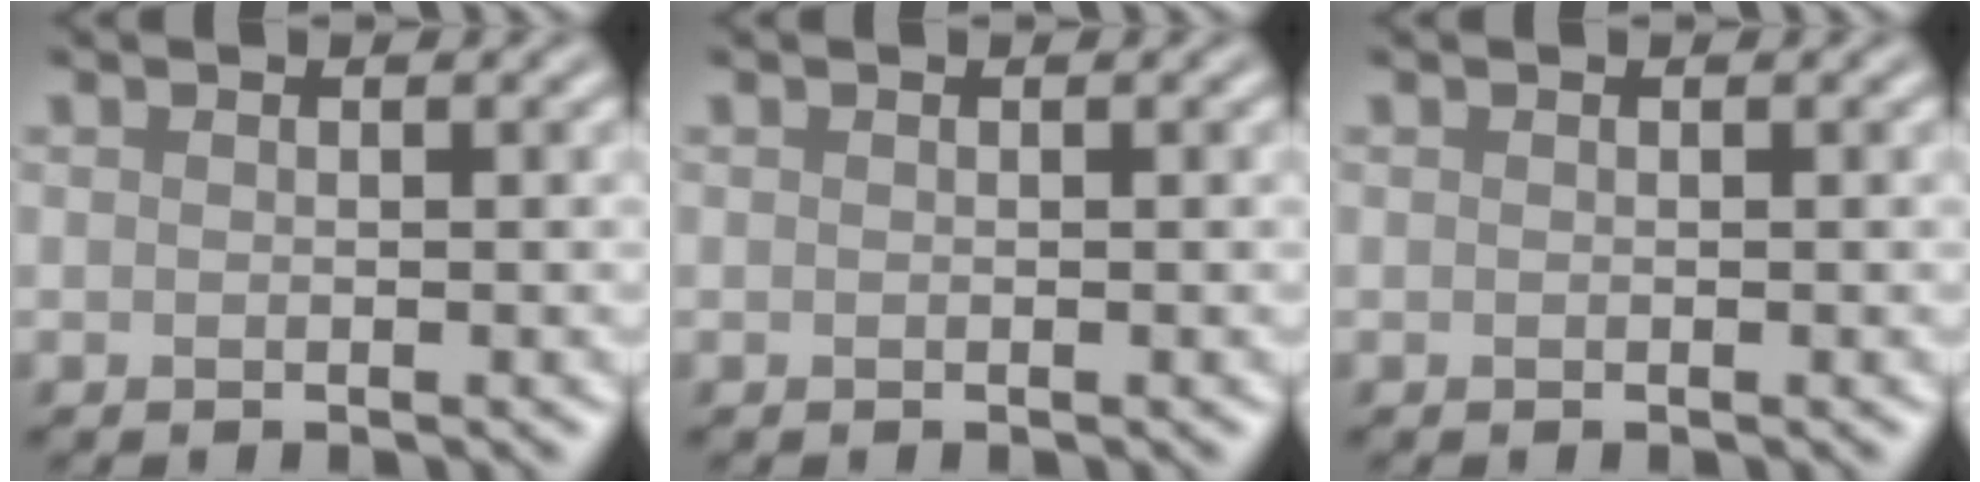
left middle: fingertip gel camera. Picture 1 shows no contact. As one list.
[{"total": 0.0}, {"total": 0.0}]